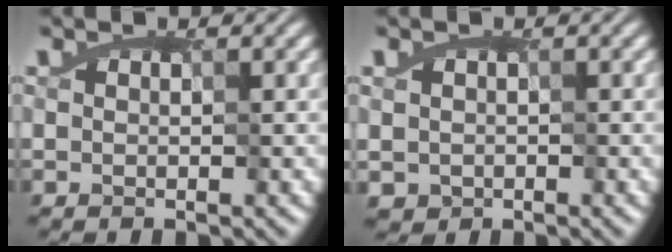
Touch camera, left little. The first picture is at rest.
{"total": 0.8, "force": [-0.2, 0.7, 0.1], "torque": [-0.013, -0.004, 0.006]}